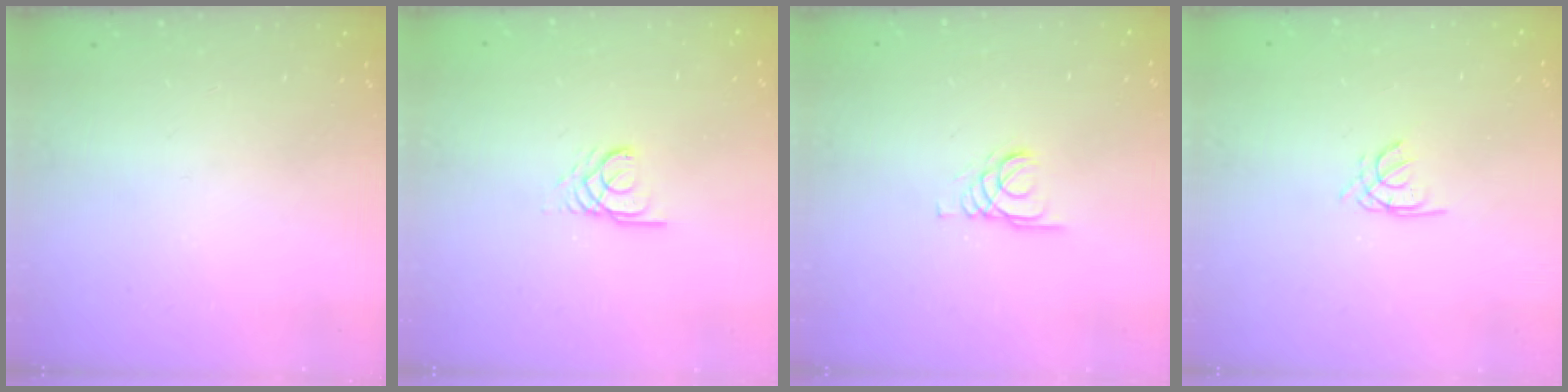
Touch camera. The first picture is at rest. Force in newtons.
{"total": 2.3, "press": 2.3, "slide": 0.1}
{"total": 1.4, "press": 1.4, "slide": 0.2}
{"total": 1.7, "press": 1.6, "slide": 0.4}